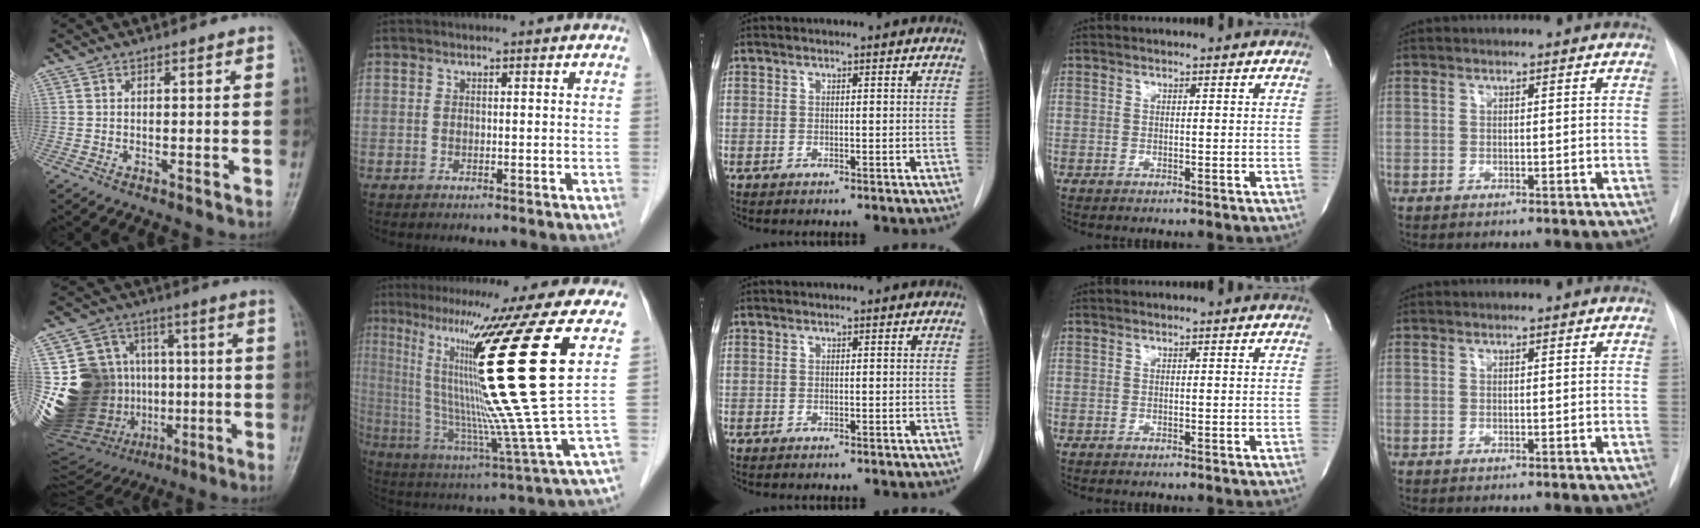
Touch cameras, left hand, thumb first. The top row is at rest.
{"thumb": {"total": 30.1, "force": [-1.6, 24.2, 17.9], "torque": [-0.335, 0.053, 0.006]}, "index": {"total": 22.5, "force": [7.7, -3.4, 20.8], "torque": [-0.349, -0.031, 0.112]}}